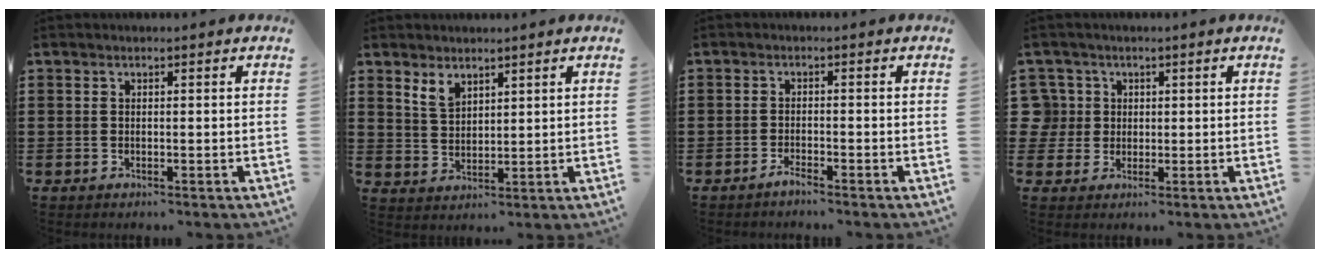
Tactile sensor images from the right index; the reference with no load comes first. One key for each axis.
{"total": 3.4, "fx": 2.6, "fy": 1.8, "fz": 1.4, "tx": -0.035, "ty": 0.004, "tz": 0.049}
{"total": 1.5, "fx": -1.4, "fy": 0.1, "fz": 0.6, "tx": -0.013, "ty": -0.001, "tz": -0.026}
{"total": 4.2, "fx": 0.6, "fy": 4.1, "fz": 0.5, "tx": -0.037, "ty": 0.011, "tz": 0.008}